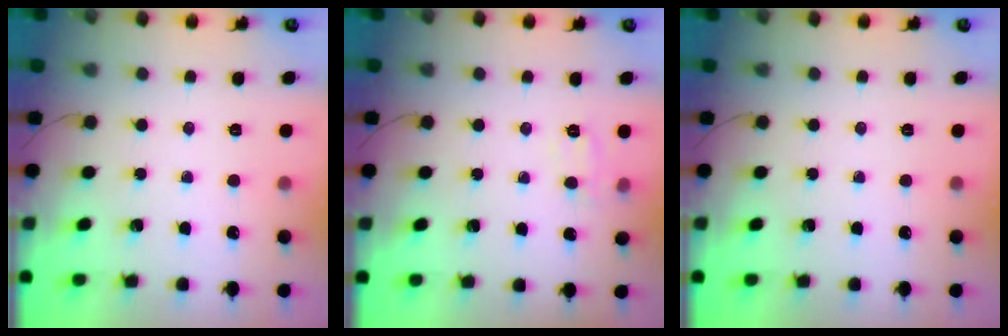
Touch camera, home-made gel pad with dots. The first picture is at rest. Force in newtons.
{"total": 7.1, "press": 6.9, "slide": 1.7}
{"total": 0.0}